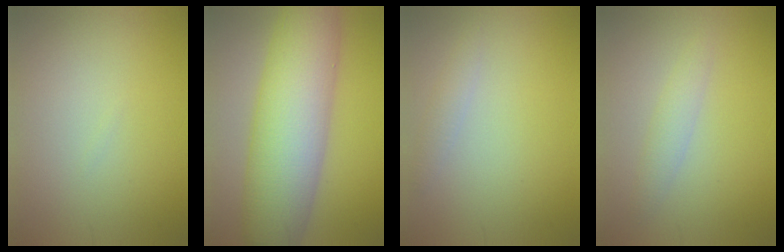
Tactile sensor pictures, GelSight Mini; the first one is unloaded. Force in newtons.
{"total": 11.1, "press": 11.1, "slide": 0.6}
{"total": 1.1, "press": 1.1, "slide": 0.1}
{"total": 1.7, "press": 1.7, "slide": 0.1}